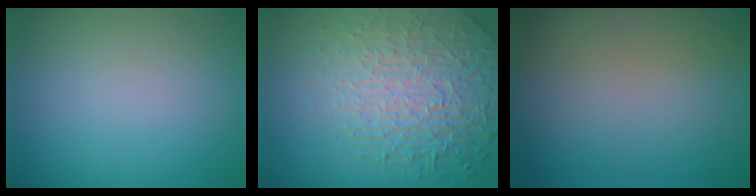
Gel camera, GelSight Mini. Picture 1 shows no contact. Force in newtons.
{"total": 8.7, "press": 5.9, "slide": 6.4}
{"total": 0.0}